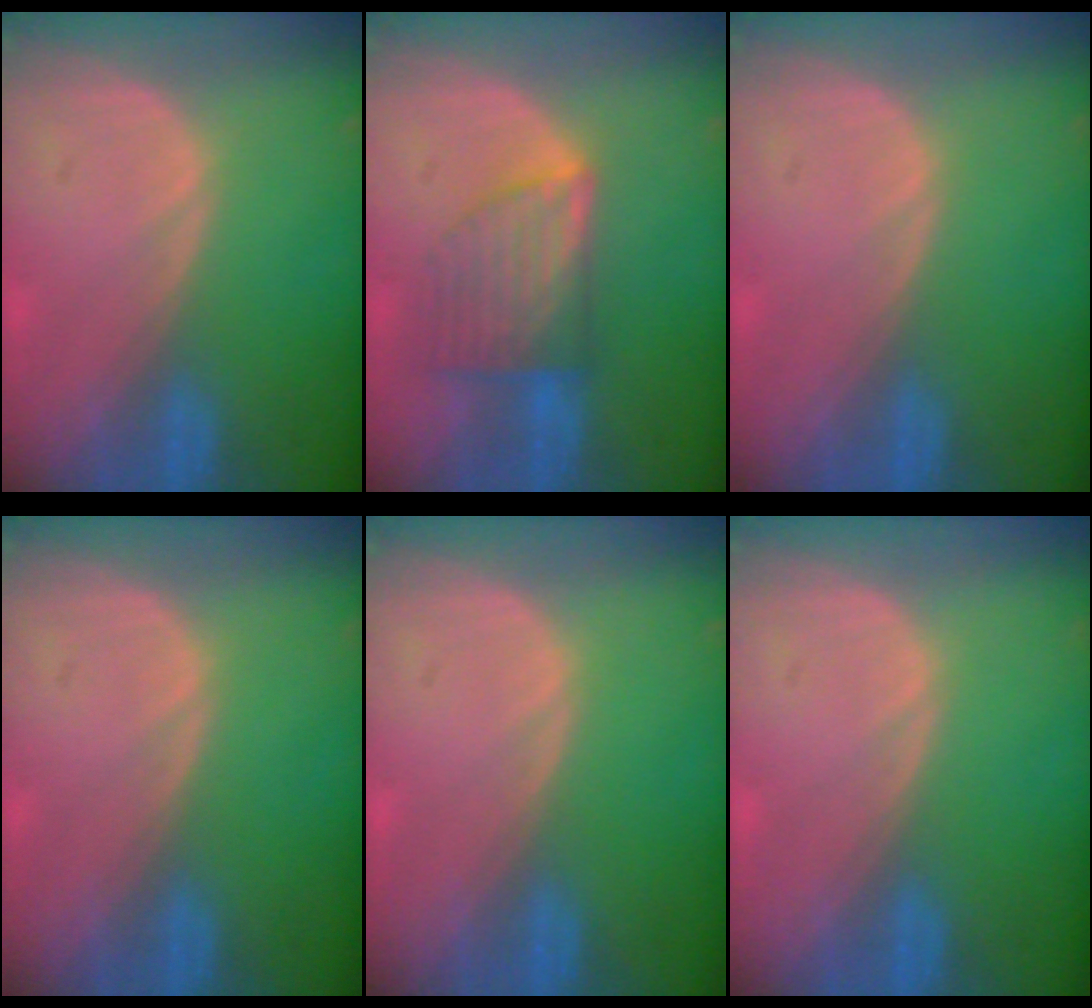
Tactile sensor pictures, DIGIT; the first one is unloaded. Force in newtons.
{"total": 7.3, "press": 6.4, "slide": 3.5}
{"total": 0.0}
{"total": 0.0}
{"total": 0.0}
{"total": 0.0}